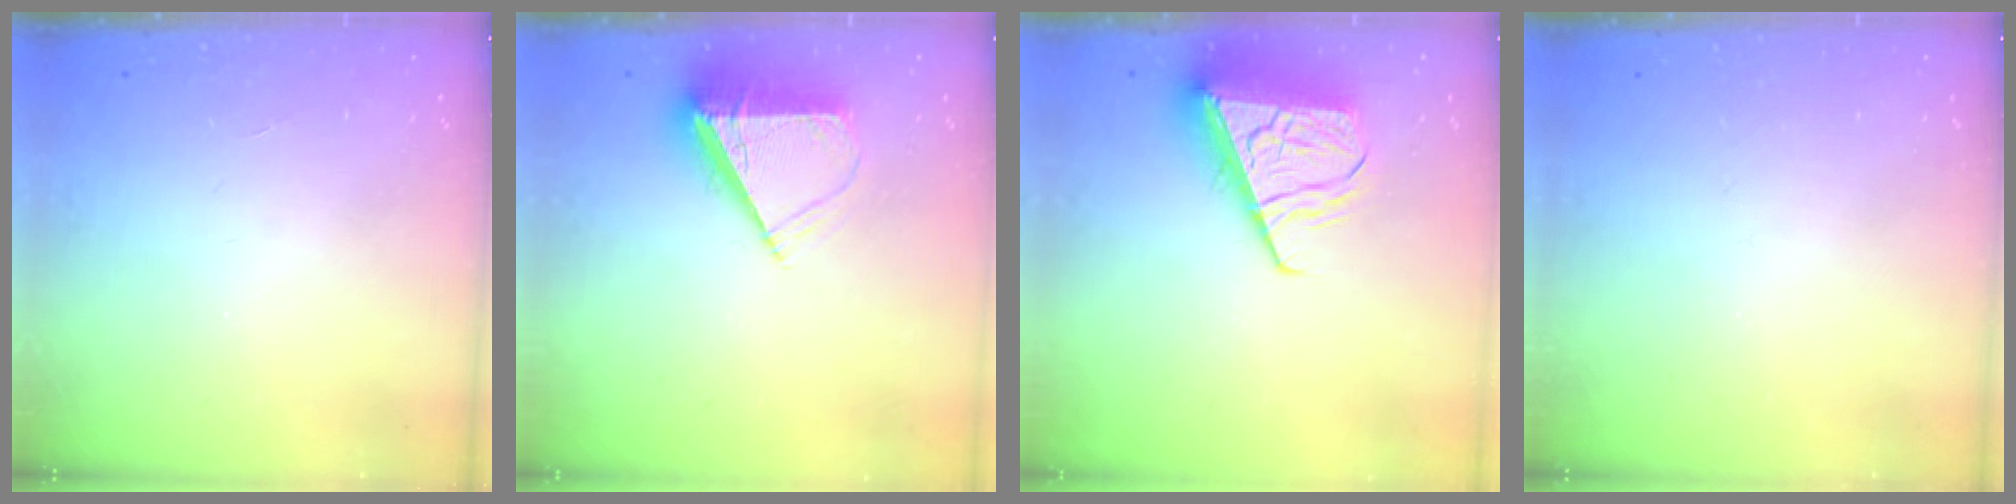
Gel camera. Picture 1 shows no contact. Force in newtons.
{"total": 7.4, "press": 7.2, "slide": 1.3}
{"total": 12.1, "press": 11.9, "slide": 1.7}
{"total": 0.0}